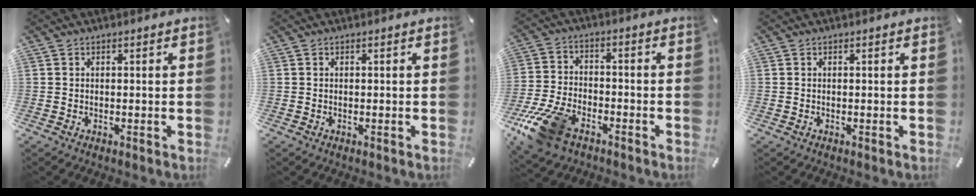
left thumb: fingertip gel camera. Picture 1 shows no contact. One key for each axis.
{"total": 0.0}
{"total": 13.0, "fx": -8.0, "fy": 6.8, "fz": 7.7, "tx": -0.152, "ty": 0.036, "tz": -0.144}
{"total": 0.0}